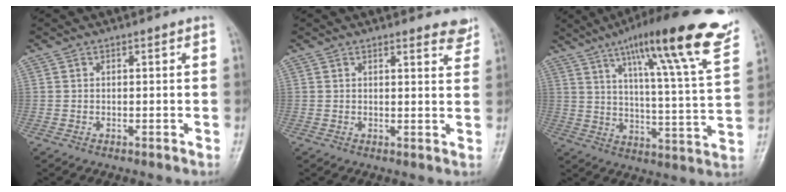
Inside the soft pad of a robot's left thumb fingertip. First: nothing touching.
{"total": 4.2, "force": [3.7, 1.2, 1.6], "torque": [-0.002, -0.022, 0.032]}
{"total": 24.5, "force": [14.8, 3.3, 19.2], "torque": [-0.267, -0.038, 0.212]}